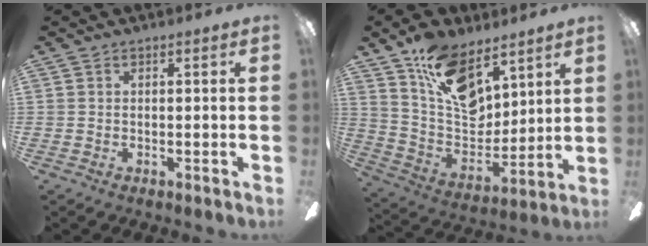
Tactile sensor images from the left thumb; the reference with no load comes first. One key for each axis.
{"total": 17.4, "fx": 10.3, "fy": 10.0, "fz": 9.8, "tx": -0.168, "ty": -0.046, "tz": 0.192}